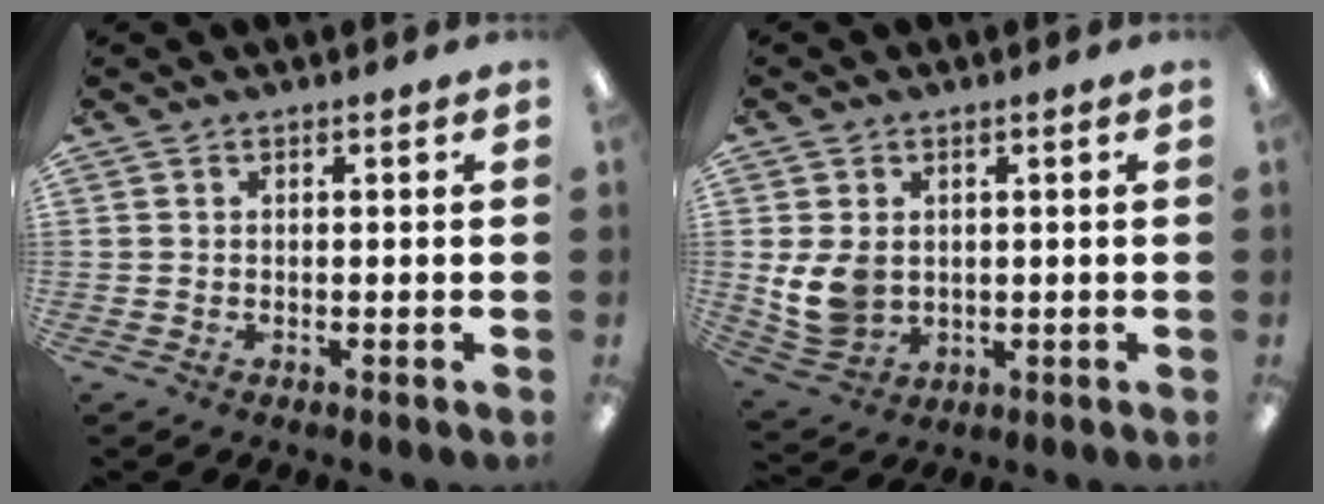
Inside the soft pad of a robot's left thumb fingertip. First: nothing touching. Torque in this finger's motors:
{"motor_torque": [-0.13, 0.48, 0.67, -0.32, 0.07]}